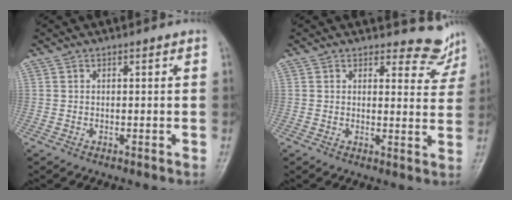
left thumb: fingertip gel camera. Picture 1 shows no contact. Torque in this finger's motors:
{"motor_torque": [-0.14, -0.14, -0.49, -0.23, 0.05]}